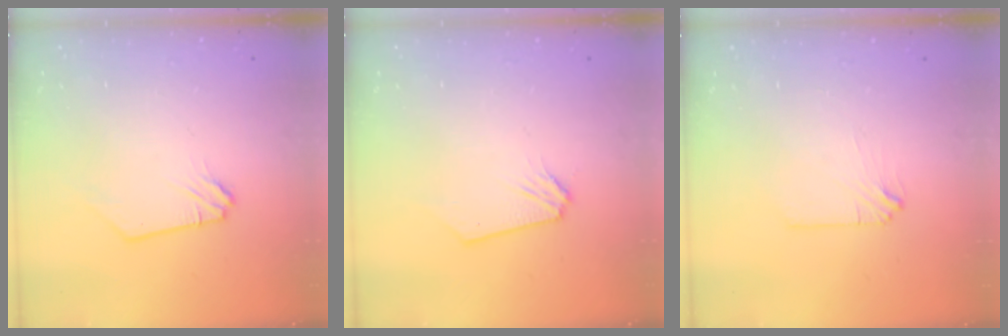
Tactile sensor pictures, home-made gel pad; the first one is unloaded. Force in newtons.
{"total": 0.0}
{"total": 1.7, "press": 1.7, "slide": 0.4}